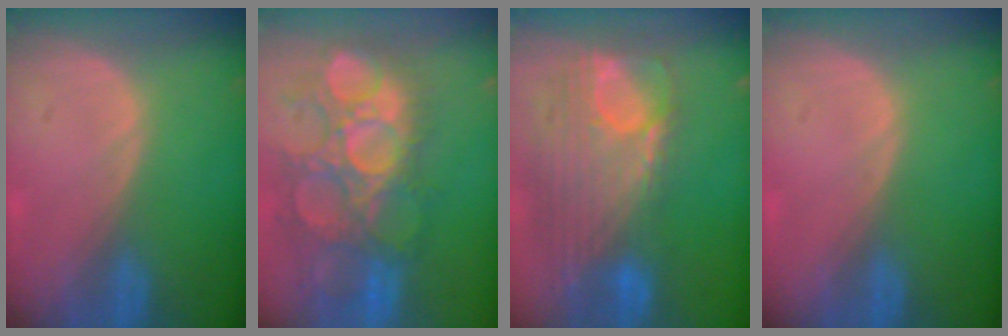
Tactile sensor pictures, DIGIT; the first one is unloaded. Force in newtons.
{"total": 12.9, "press": 12.0, "slide": 4.8}
{"total": 12.3, "press": 10.4, "slide": 6.5}
{"total": 0.0}